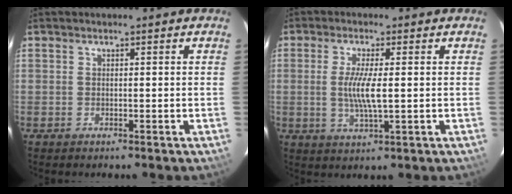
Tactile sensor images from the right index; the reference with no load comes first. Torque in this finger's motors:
{"motor_torque": [0.75, -0.21, 0.58, 0.14]}